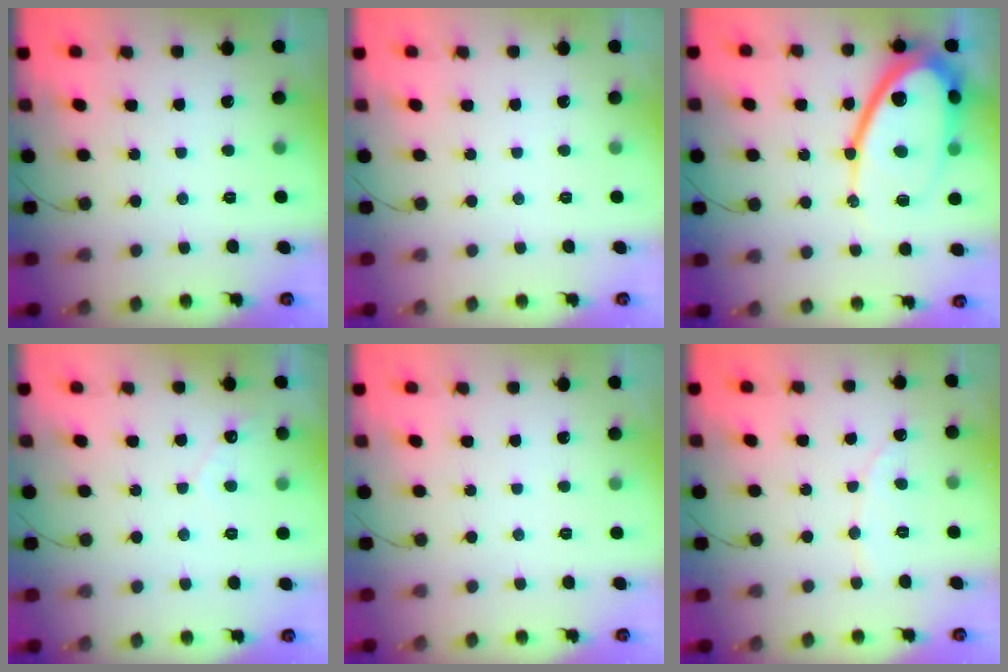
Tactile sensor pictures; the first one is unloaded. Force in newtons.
{"total": 0.0}
{"total": 21.0, "press": 20.9, "slide": 2.0}
{"total": 2.4, "press": 2.4, "slide": 0.2}
{"total": 0.0}
{"total": 1.9, "press": 1.8, "slide": 0.2}